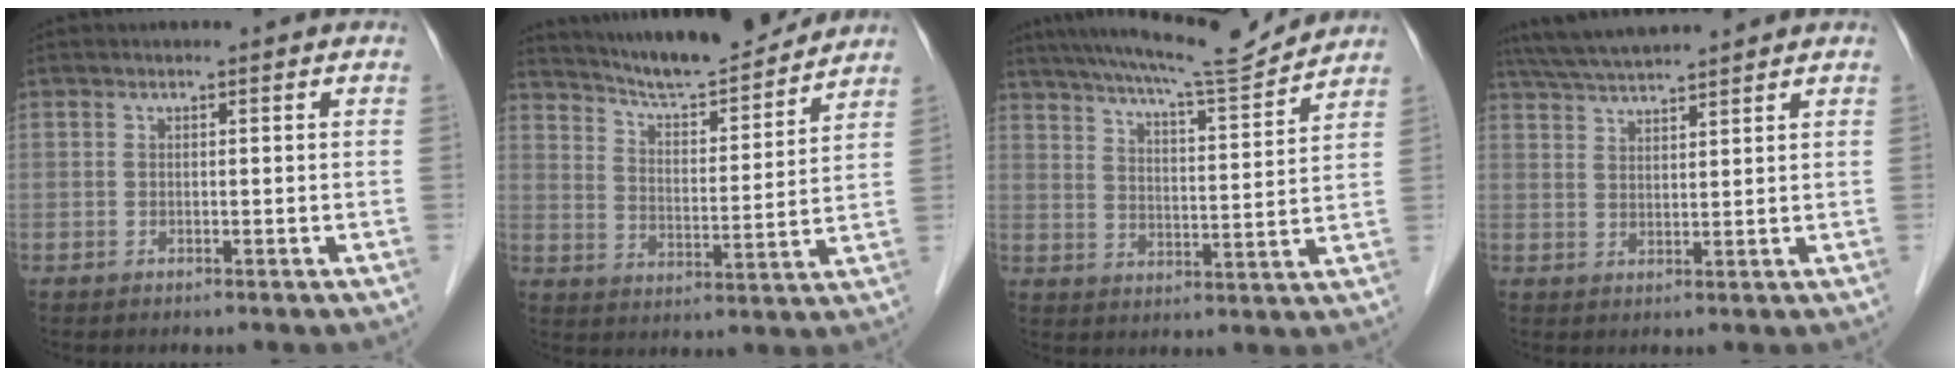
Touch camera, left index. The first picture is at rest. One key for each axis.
{"total": 12.4, "fx": 11.5, "fy": 1.2, "fz": 4.6, "tx": -0.075, "ty": -0.014, "tz": 0.173}
{"total": 11.7, "fx": 10.7, "fy": -0.3, "fz": 4.8, "tx": -0.083, "ty": -0.020, "tz": 0.150}
{"total": 6.2, "fx": 5.4, "fy": -0.3, "fz": 3.0, "tx": -0.054, "ty": 0.016, "tz": 0.088}